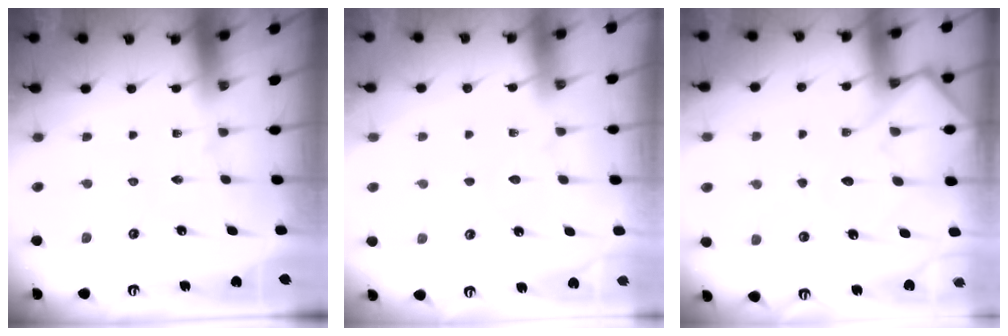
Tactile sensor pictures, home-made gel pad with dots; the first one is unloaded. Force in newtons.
{"total": 2.3, "press": 2.3, "slide": 0.3}
{"total": 11.8, "press": 11.8, "slide": 1.1}